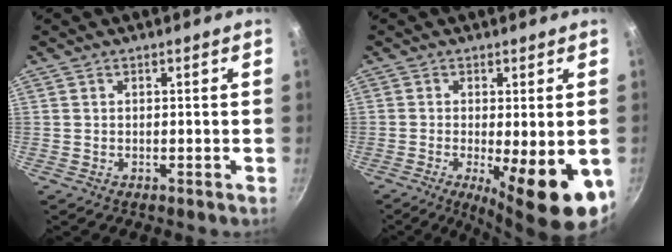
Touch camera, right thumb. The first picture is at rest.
{"total": 13.3, "force": [-3.9, 3.5, 12.2], "torque": [-0.164, -0.014, -0.048]}